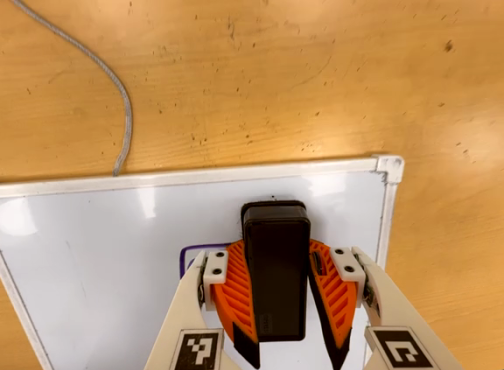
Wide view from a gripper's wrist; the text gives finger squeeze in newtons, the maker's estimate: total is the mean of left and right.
{"total": 18.5, "left": 21.0, "right": 16.0}